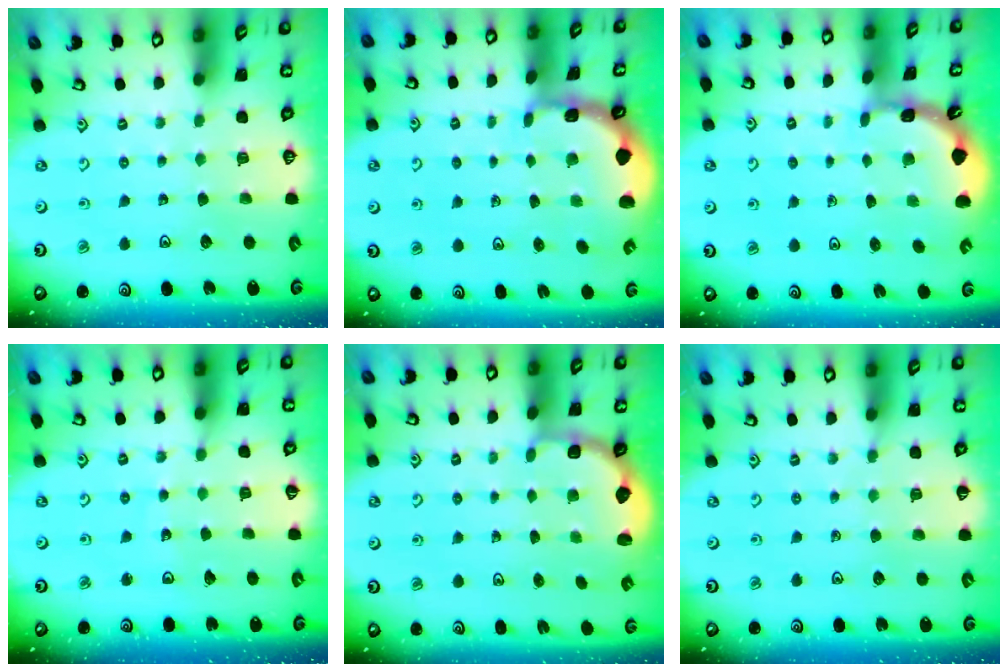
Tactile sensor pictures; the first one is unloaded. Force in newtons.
{"total": 1.3, "press": 1.3, "slide": 0.2}
{"total": 1.6, "press": 1.6, "slide": 0.1}
{"total": 3.6, "press": 3.6, "slide": 0.6}
{"total": 2.7, "press": 2.0, "slide": 1.9}
{"total": 4.4, "press": 4.4, "slide": 0.5}